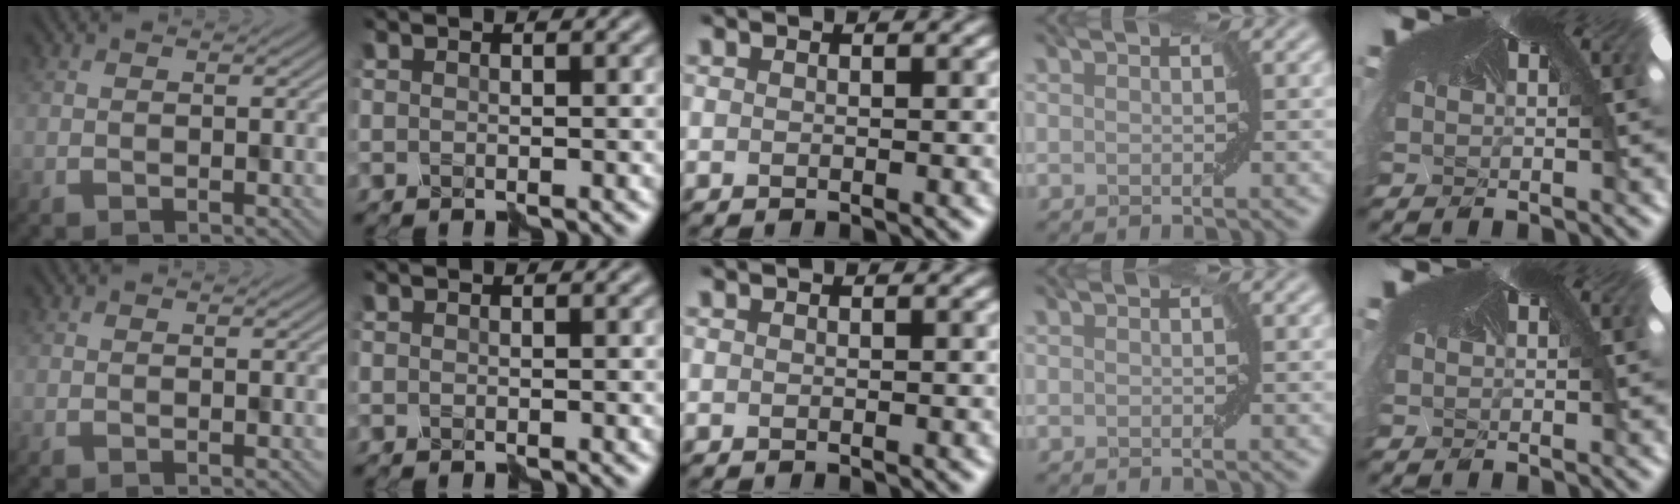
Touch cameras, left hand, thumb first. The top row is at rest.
{}